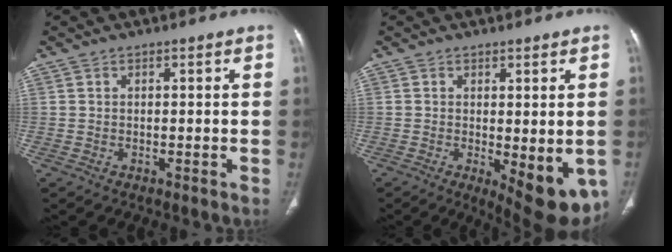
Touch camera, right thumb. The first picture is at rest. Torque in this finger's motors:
{"motor_torque": [-0.10, 0.70, 0.06, -0.04, 0.05]}